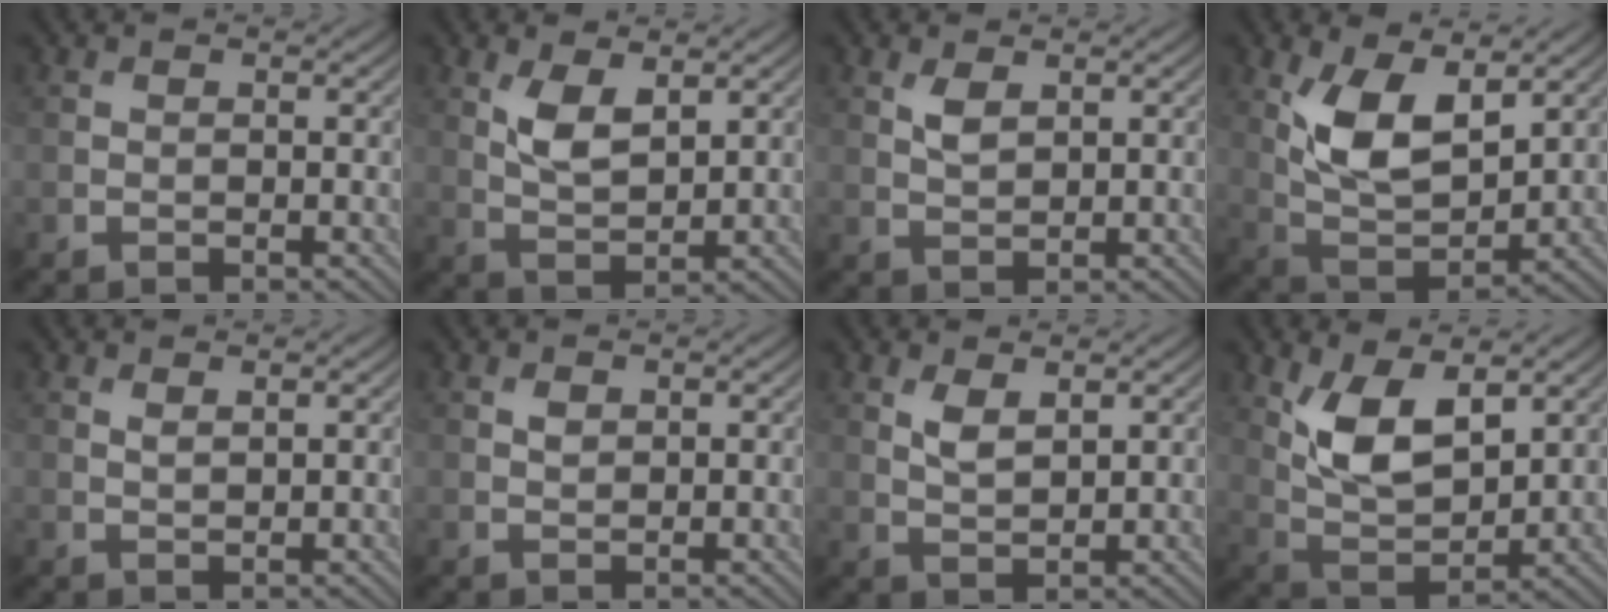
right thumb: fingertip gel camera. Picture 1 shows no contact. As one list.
[{"total": 4.9, "force": [2.2, 2.2, 3.8], "torque": [-0.087, -0.006, 0.047]}, {"total": 2.2, "force": [1.1, 1.0, 1.6], "torque": [-0.038, -0.001, 0.026]}, {"total": 10.0, "force": [3.9, 5.0, 7.7], "torque": [-0.164, -0.008, 0.076]}, {"total": 1.0, "force": [0.7, 0.2, 0.6], "torque": [-0.018, -0.001, 0.016]}, {"total": 1.0, "force": [0.5, 0.6, 0.6], "torque": [-0.013, -0.001, 0.011]}, {"total": 2.9, "force": [1.5, 1.1, 2.2], "torque": [-0.052, -0.004, 0.034]}, {"total": 9.0, "force": [3.9, 4.3, 6.8], "torque": [-0.144, -0.008, 0.079]}]